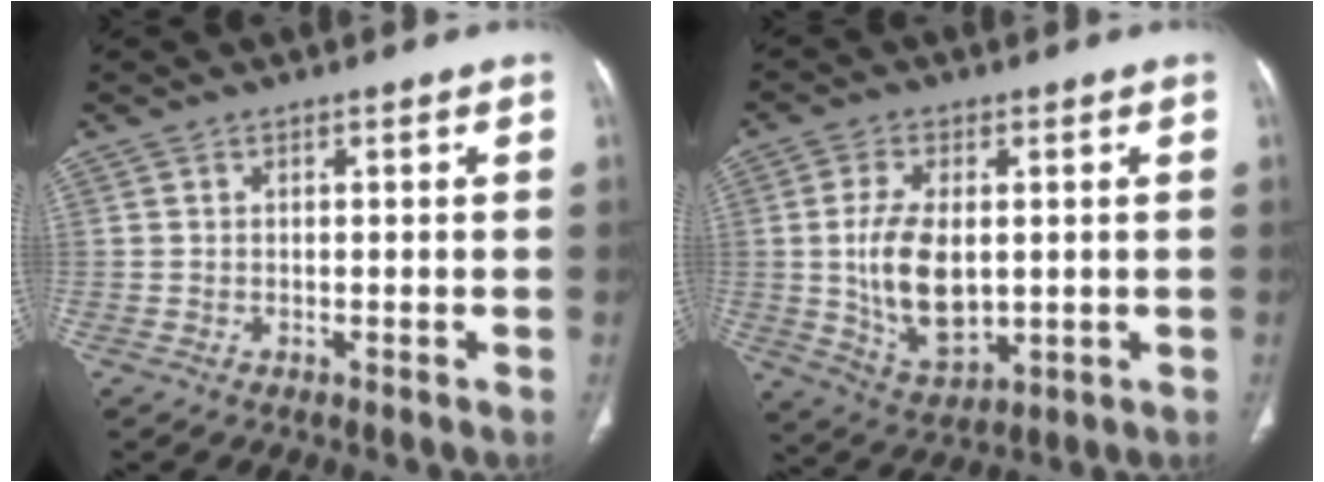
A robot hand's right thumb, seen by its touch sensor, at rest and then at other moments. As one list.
[{"total": 12.5, "force": [0.4, 7.0, 10.3], "torque": [-0.184, -0.016, 0.021]}]